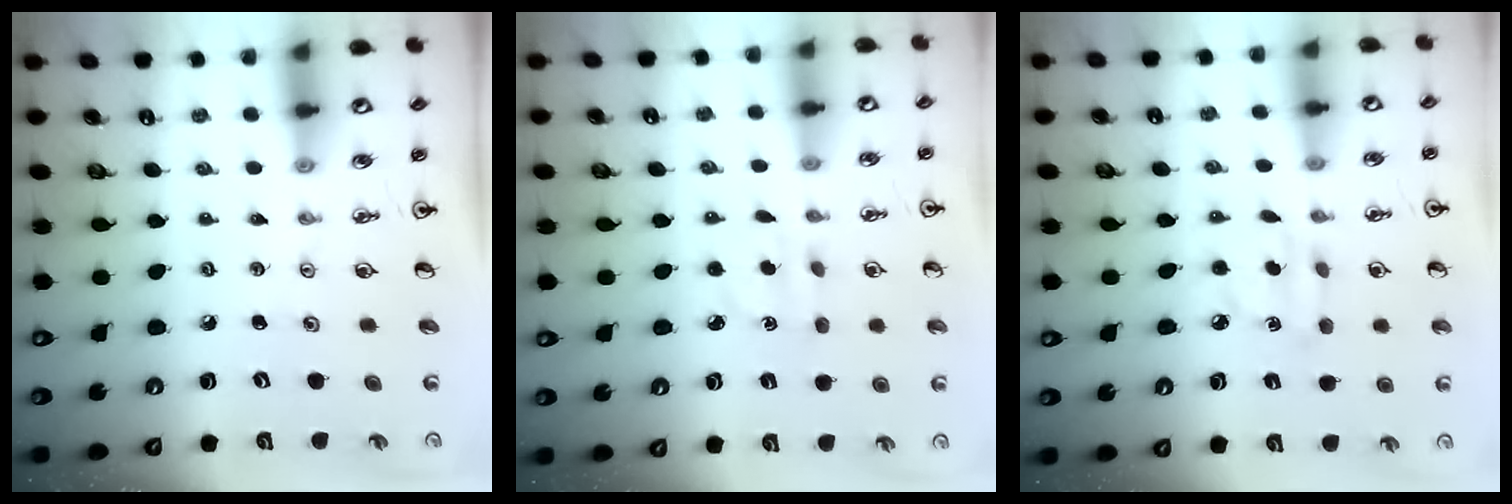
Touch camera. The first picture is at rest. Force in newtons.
{"total": 2.7, "press": 2.6, "slide": 0.9}
{"total": 3.1, "press": 3.1, "slide": 0.2}